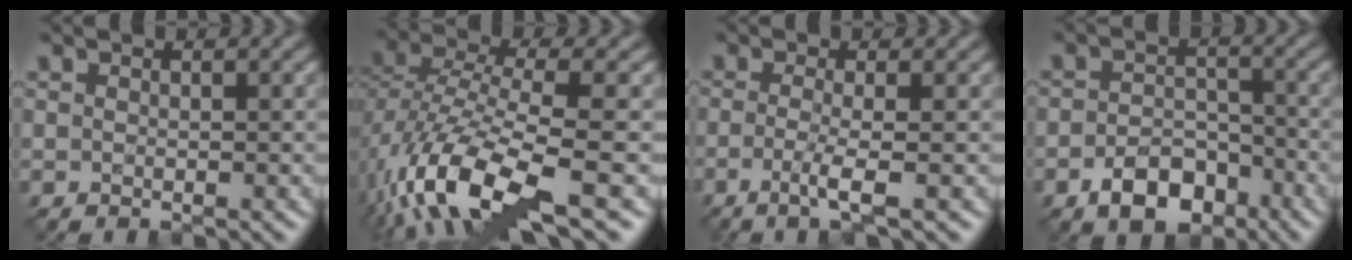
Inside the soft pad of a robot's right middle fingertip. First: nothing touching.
{"total": 10.4, "force": [-4.6, 3.8, 8.5], "torque": [-0.175, -0.001, -0.095]}
{"total": 3.3, "force": [-1.1, 0.8, 3.1], "torque": [-0.055, -0.005, -0.029]}
{"total": 4.5, "force": [-2.6, 2.6, 2.5], "torque": [-0.037, 0.001, -0.048]}